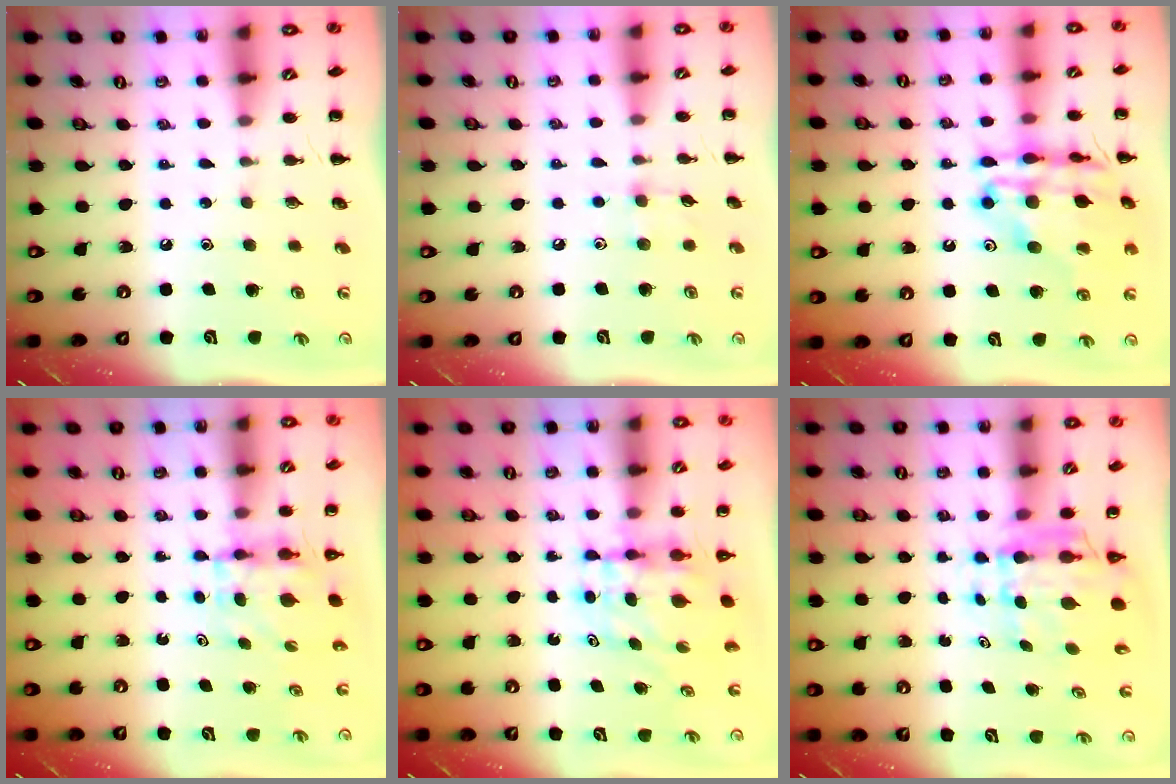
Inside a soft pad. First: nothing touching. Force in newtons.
{"total": 3.2, "press": 3.0, "slide": 1.1}
{"total": 19.4, "press": 19.1, "slide": 2.8}
{"total": 4.0, "press": 4.0, "slide": 0.3}
{"total": 6.0, "press": 5.9, "slide": 1.0}
{"total": 5.8, "press": 5.3, "slide": 2.3}